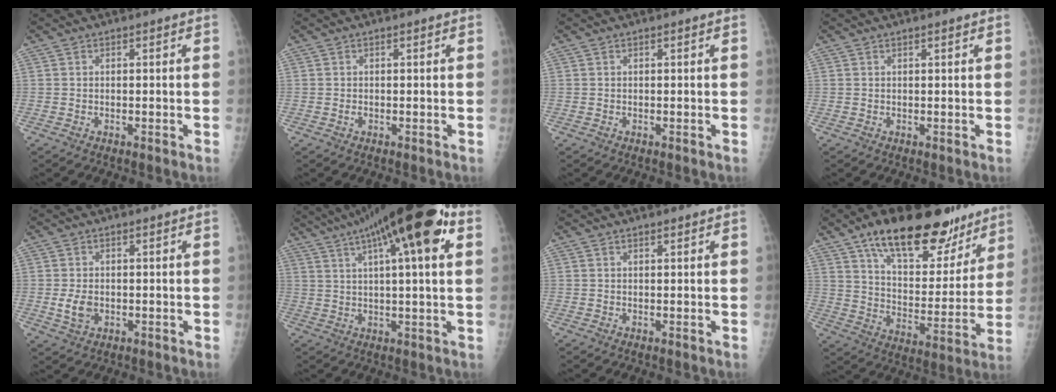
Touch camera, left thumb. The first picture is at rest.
{"total": 0.5, "force": [0.0, 0.3, 0.4], "torque": [-0.006, 0.000, 0.002]}
{"total": 0.0}
{"total": 0.6, "force": [0.4, 0.1, 0.4], "torque": [-0.007, -0.001, 0.008]}
{"total": 3.6, "force": [-0.4, 2.5, 2.5], "torque": [-0.047, -0.005, -0.003]}
{"total": 21.0, "force": [9.3, 4.5, 18.2], "torque": [-0.295, 0.025, 0.142]}
{"total": 0.8, "force": [0.6, 0.2, 0.4], "torque": [-0.008, -0.003, 0.010]}
{"total": 25.2, "force": [17.1, 11.0, 14.9], "torque": [-0.184, -0.058, 0.266]}